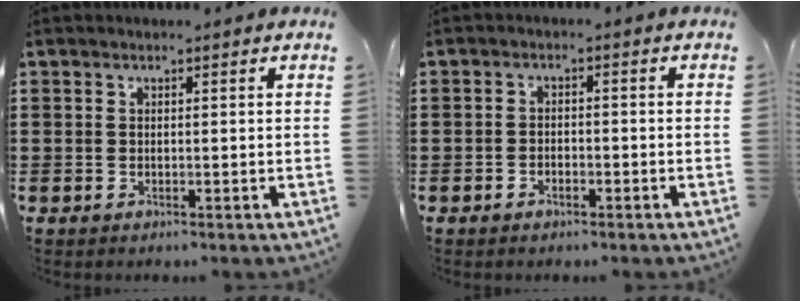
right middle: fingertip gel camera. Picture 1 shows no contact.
{"total": 1.7, "force": [-1.4, 0.8, 0.5], "torque": [-0.012, 0.001, -0.029]}